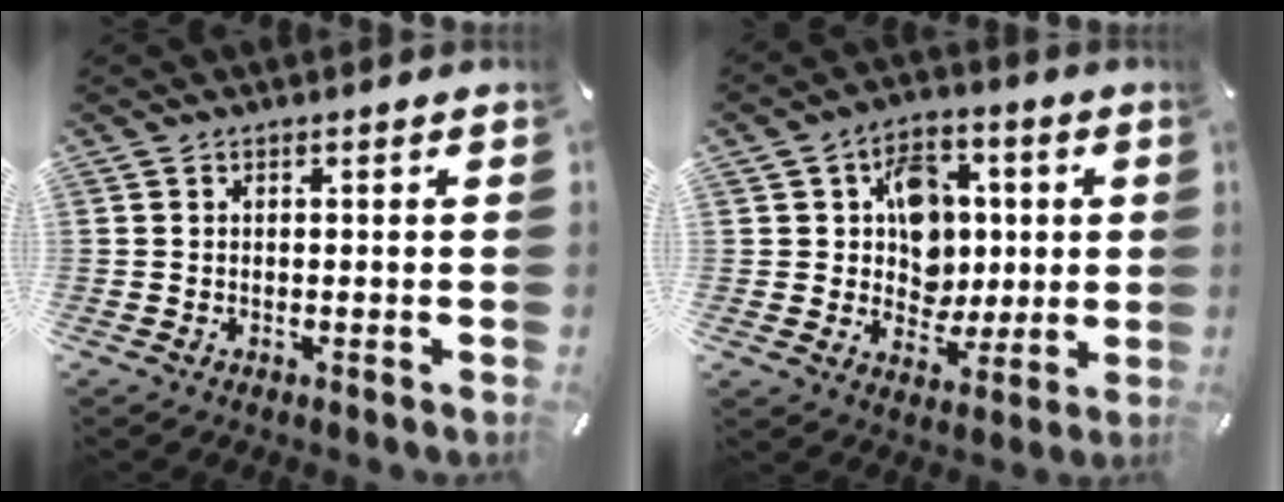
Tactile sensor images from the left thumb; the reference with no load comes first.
{"total": 11.4, "force": [1.6, 10.2, 4.9], "torque": [-0.066, 0.003, 0.036]}